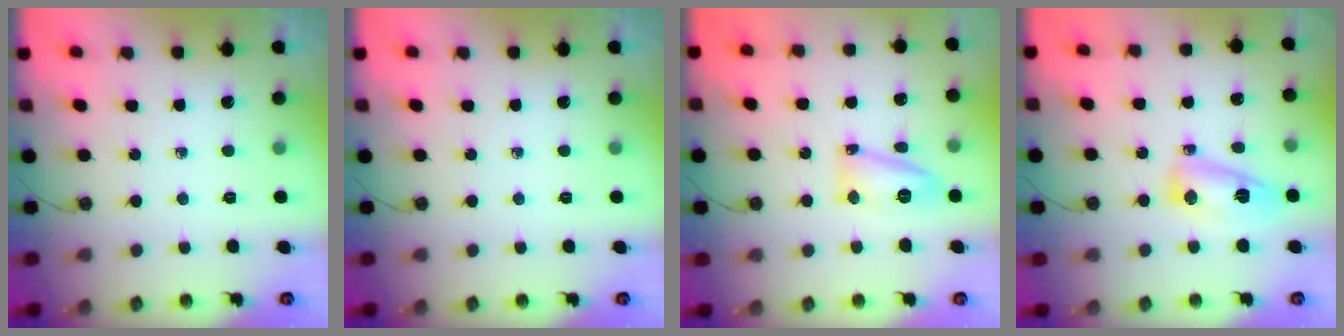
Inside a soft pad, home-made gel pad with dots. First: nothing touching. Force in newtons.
{"total": 0.0}
{"total": 12.0, "press": 11.9, "slide": 1.3}
{"total": 8.9, "press": 8.9, "slide": 0.4}